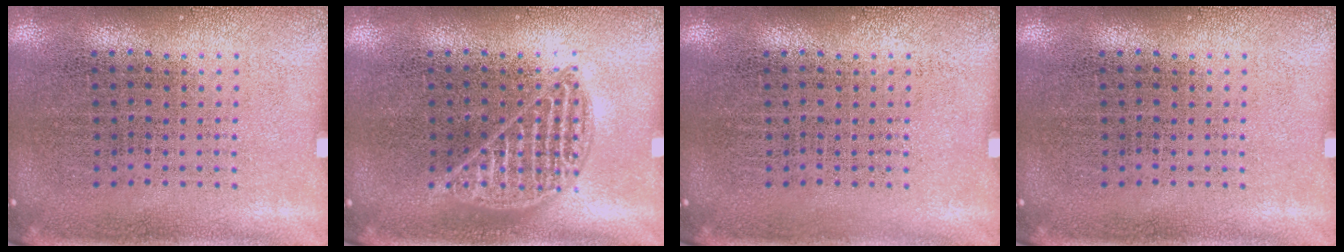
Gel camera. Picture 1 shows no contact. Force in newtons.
{"total": 1.8, "press": 1.8, "slide": 0.3}
{"total": 0.0}
{"total": 0.0}